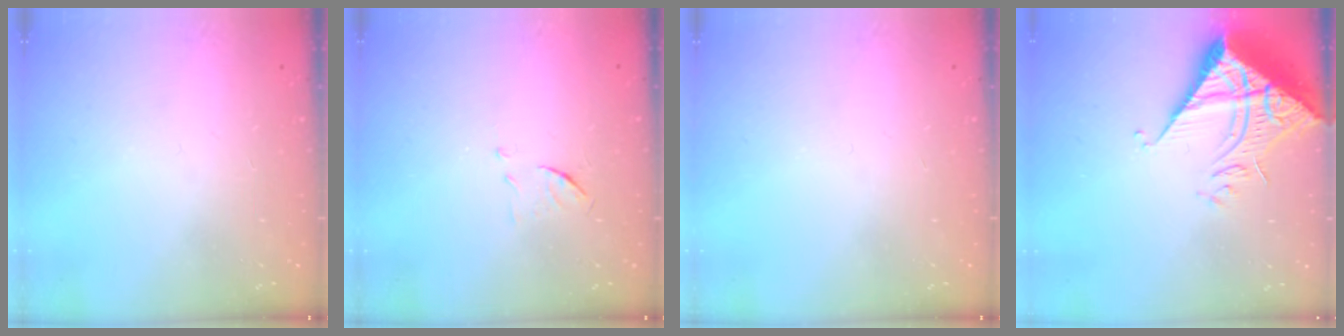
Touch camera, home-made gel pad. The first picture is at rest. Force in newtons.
{"total": 5.9, "press": 5.9, "slide": 0.5}
{"total": 0.0}
{"total": 10.7, "press": 10.6, "slide": 1.0}